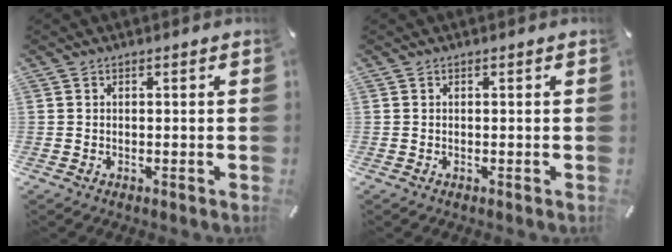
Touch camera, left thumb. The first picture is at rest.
{"total": 0.0}